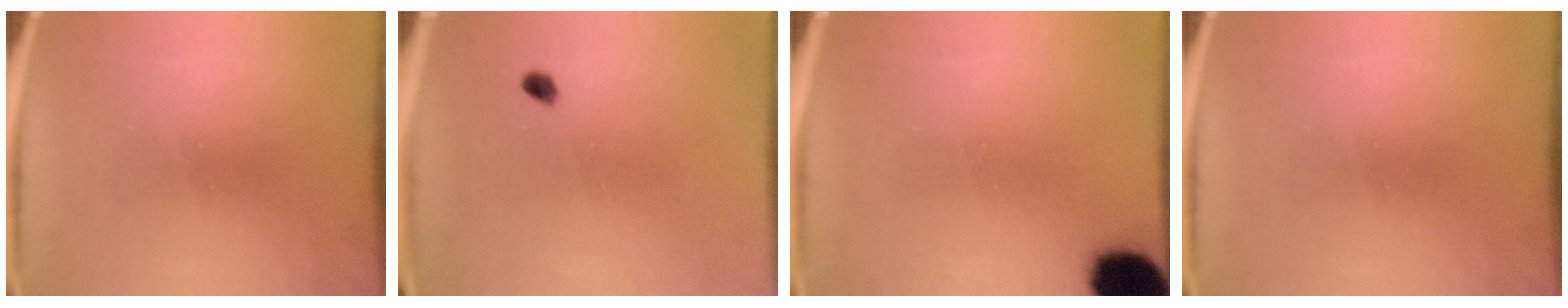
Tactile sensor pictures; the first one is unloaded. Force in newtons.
{"total": 2.0}
{"total": 13.2}
{"total": 0.0}